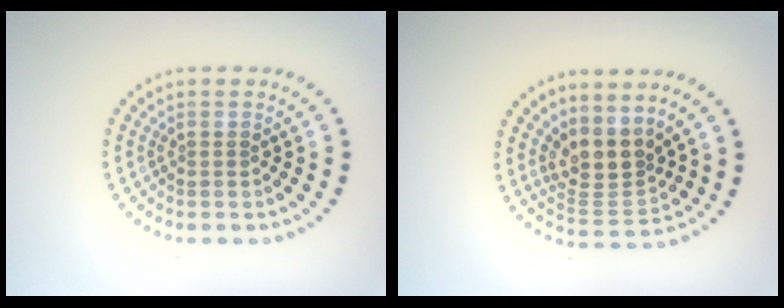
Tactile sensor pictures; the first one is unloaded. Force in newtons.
{"total": 3.6, "press": 2.7, "slide": 2.4}